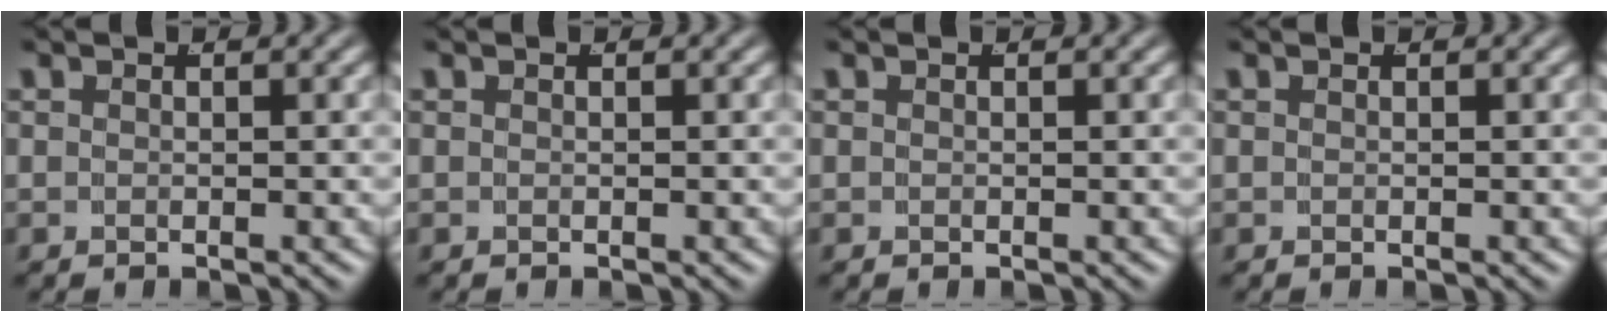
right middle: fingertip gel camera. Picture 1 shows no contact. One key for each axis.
{"total": 0.0}
{"total": 0.0}
{"total": 0.0}